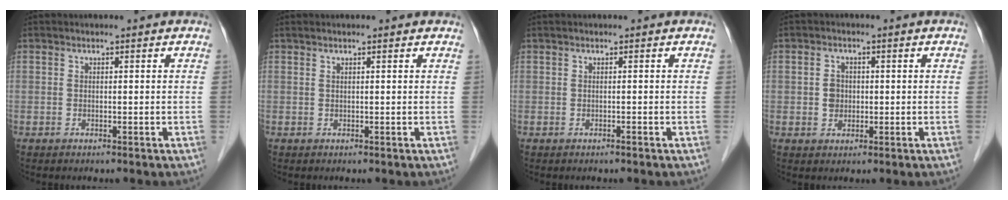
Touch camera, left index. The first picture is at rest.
{"total": 1.4, "force": [1.2, 0.0, 0.8], "torque": [-0.018, 0.022, 0.019]}
{"total": 0.6, "force": [-0.3, -0.1, 0.5], "torque": [-0.006, 0.003, -0.004]}
{"total": 2.7, "force": [-0.1, 2.2, 1.4], "torque": [-0.029, 0.009, 0.000]}